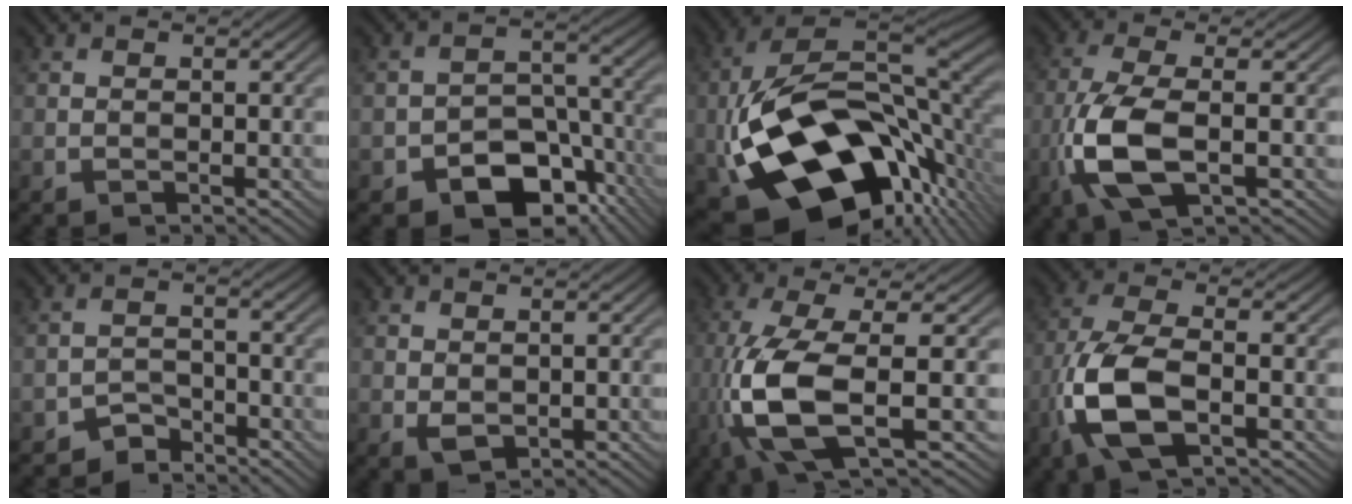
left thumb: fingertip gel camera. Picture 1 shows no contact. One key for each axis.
{"total": 9.8, "fx": -5.9, "fy": 5.8, "fz": 5.2, "tx": -0.069, "ty": -0.008, "tz": -0.096}
{"total": 19.7, "fx": -5.2, "fy": 10.4, "fz": 15.9, "tx": -0.337, "ty": -0.004, "tz": -0.081}
{"total": 8.2, "fx": -2.3, "fy": 2.8, "fz": 7.4, "tx": -0.174, "ty": 0.003, "tz": -0.049}
{"total": 2.6, "fx": -2.5, "fy": 0.6, "fz": -0.3, "tx": 0.015, "ty": 0.013, "tz": -0.054}
{"total": 0.9, "fx": 0.3, "fy": 0.6, "fz": 0.5, "tx": -0.011, "ty": -0.001, "tz": 0.011}
{"total": 10.6, "fx": -2.2, "fy": 2.8, "fz": 10.0, "tx": -0.226, "ty": -0.007, "tz": -0.048}
{"total": 9.8, "fx": -3.5, "fy": 3.9, "fz": 8.3, "tx": -0.193, "ty": 0.000, "tz": -0.077}